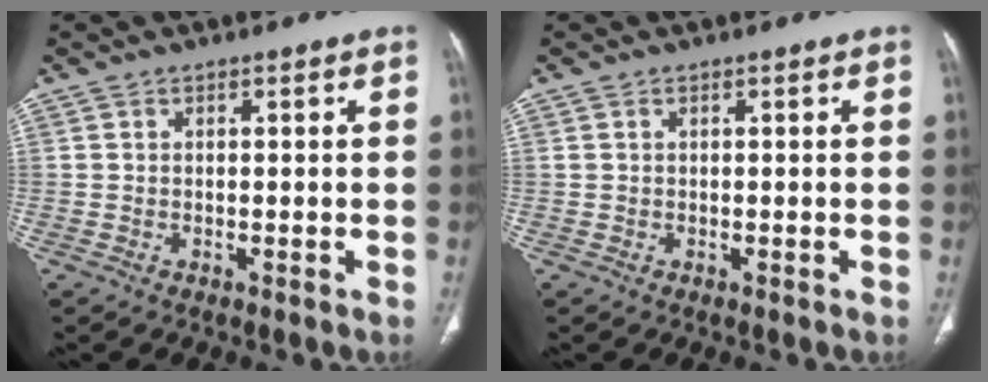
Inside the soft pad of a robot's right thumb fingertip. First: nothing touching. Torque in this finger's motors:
{"motor_torque": [0.47, 0.02, -0.25, 0.11, 0.09]}